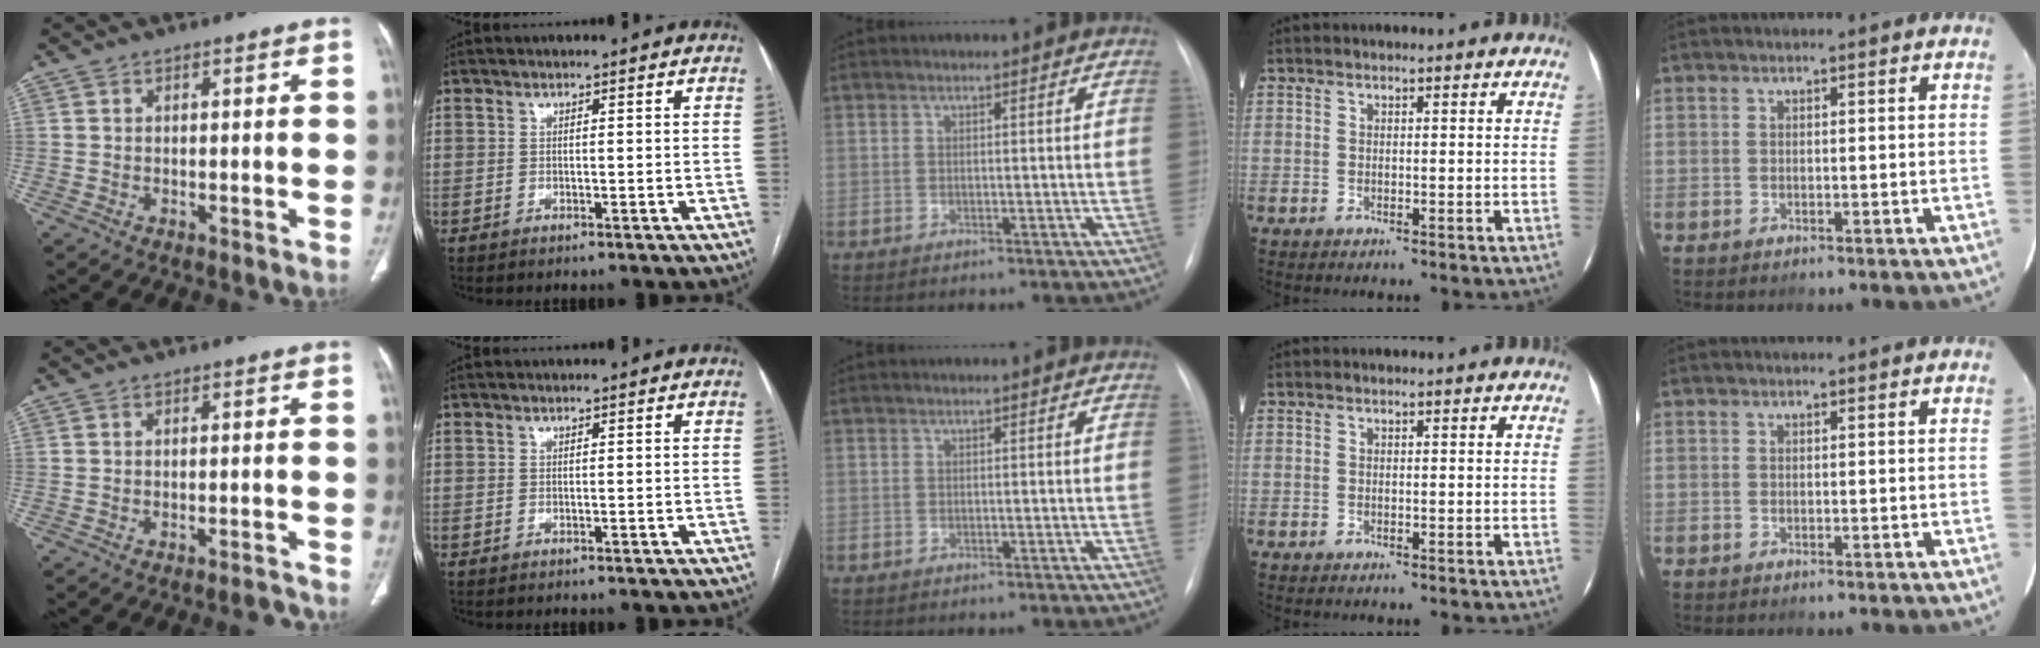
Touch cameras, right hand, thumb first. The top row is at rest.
{"thumb": {"total": 3.4, "force": [-3.2, 0.6, 0.9], "torque": [-0.013, 0.021, -0.041]}}